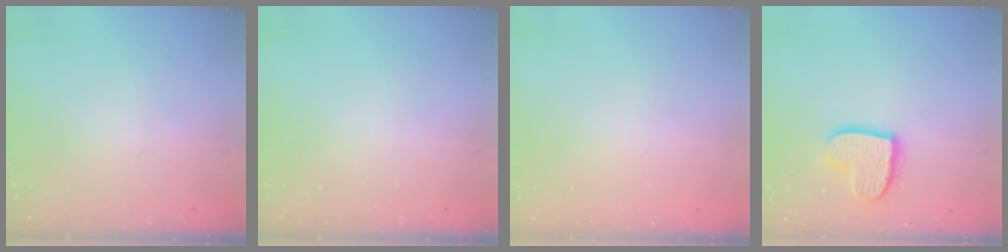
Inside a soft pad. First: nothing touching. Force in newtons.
{"total": 0.0}
{"total": 0.0}
{"total": 13.5, "press": 13.5, "slide": 0.9}